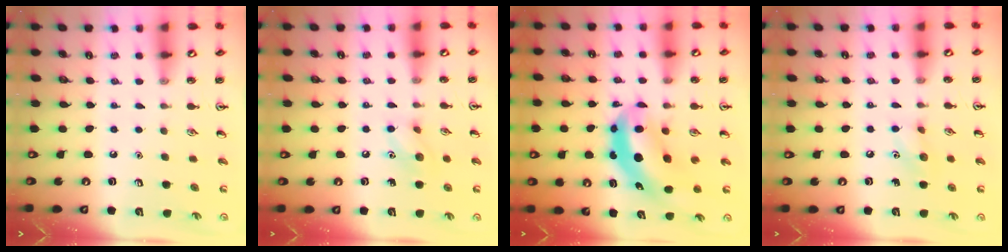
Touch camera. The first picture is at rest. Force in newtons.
{"total": 7.2, "press": 7.2, "slide": 0.6}
{"total": 7.3, "press": 7.0, "slide": 2.1}
{"total": 7.0, "press": 6.8, "slide": 1.4}